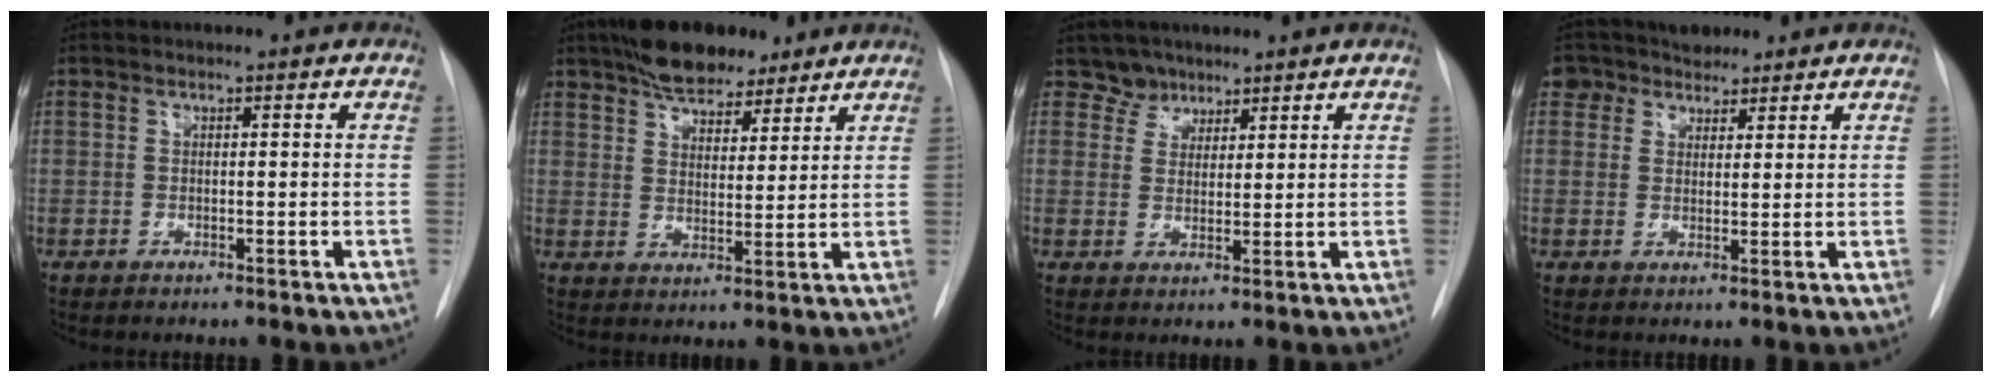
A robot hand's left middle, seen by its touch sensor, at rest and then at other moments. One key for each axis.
{"total": 9.9, "fx": 7.7, "fy": 4.0, "fz": 4.8, "tx": -0.077, "ty": 0.011, "tz": 0.130}
{"total": 3.2, "fx": 2.6, "fy": 1.8, "fz": -0.6, "tx": 0.020, "ty": -0.003, "tz": 0.042}
{"total": 4.9, "fx": 3.7, "fy": 3.3, "fz": 0.1, "tx": 0.002, "ty": 0.019, "tz": 0.062}